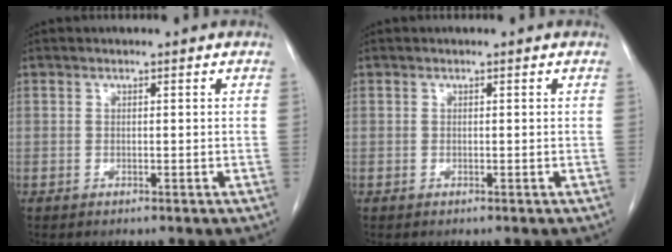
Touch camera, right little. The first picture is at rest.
{"total": 0.0}